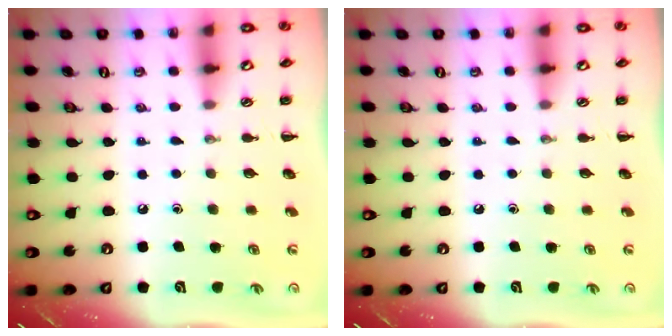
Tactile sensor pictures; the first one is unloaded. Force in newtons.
{"total": 0.0}